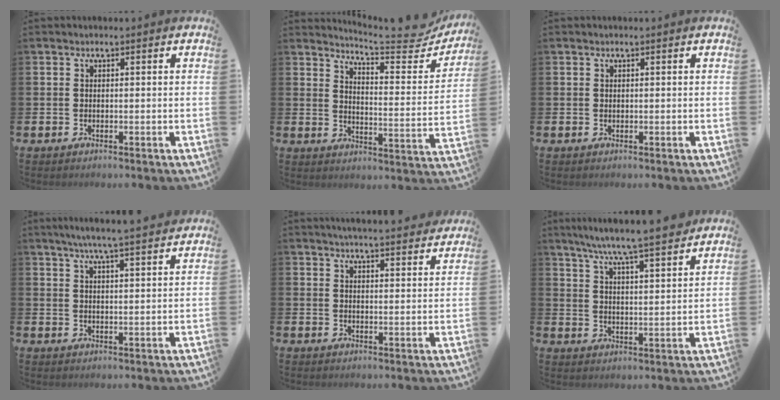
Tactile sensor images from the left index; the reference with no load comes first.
{"total": 5.9, "force": [5.6, 0.5, 2.0], "torque": [-0.042, -0.049, 0.087]}
{"total": 0.0}
{"total": 5.7, "force": [5.3, -0.5, 2.0], "torque": [-0.050, -0.023, 0.092]}
{"total": 4.7, "force": [4.6, -0.3, 0.7], "torque": [-0.012, -0.029, 0.081]}
{"total": 8.1, "force": [7.6, 0.0, 2.7], "torque": [-0.073, -0.048, 0.132]}